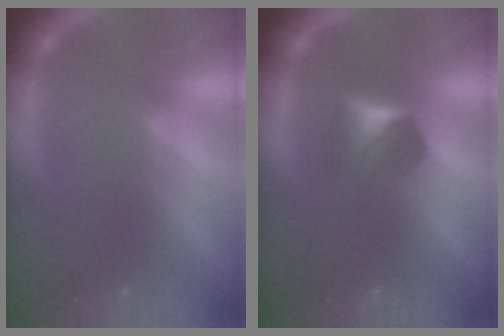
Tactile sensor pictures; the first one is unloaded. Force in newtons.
{"total": 2.9}